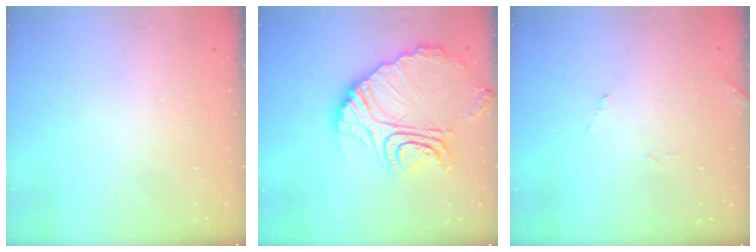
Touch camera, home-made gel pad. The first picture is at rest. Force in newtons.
{"total": 19.1, "press": 19.0, "slide": 1.7}
{"total": 7.9, "press": 7.9, "slide": 0.4}